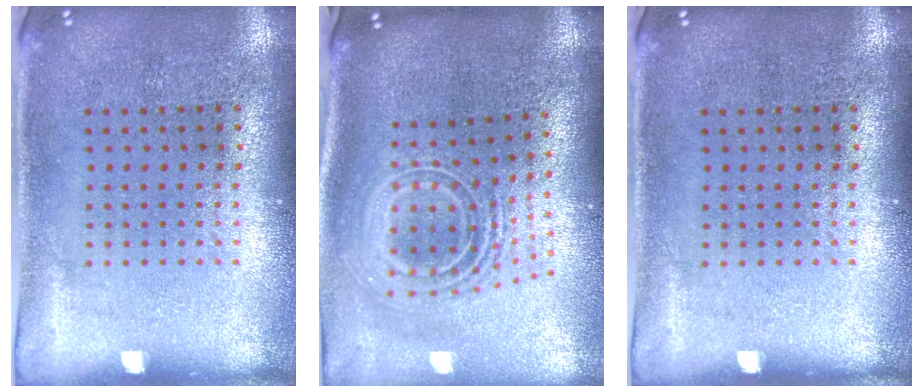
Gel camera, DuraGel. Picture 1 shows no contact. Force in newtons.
{"total": 2.6, "press": 1.8, "slide": 1.9}
{"total": 0.0}